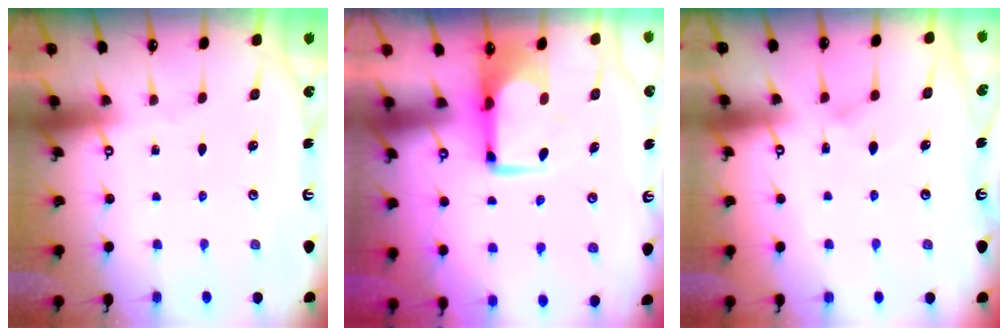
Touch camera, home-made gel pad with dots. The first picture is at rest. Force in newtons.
{"total": 0.9, "press": 0.1, "slide": 0.9}
{"total": 5.4, "press": 5.4, "slide": 0.5}